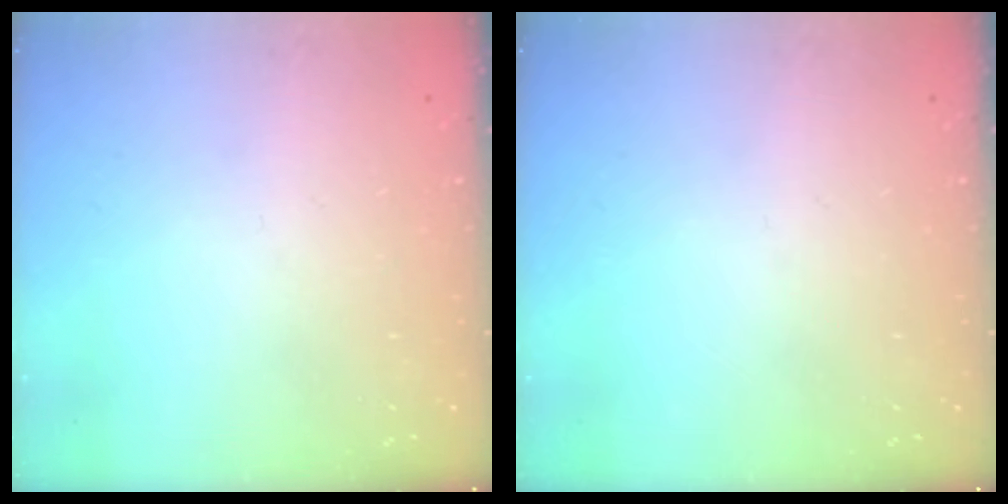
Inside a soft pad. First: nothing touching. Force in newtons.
{"total": 0.0}